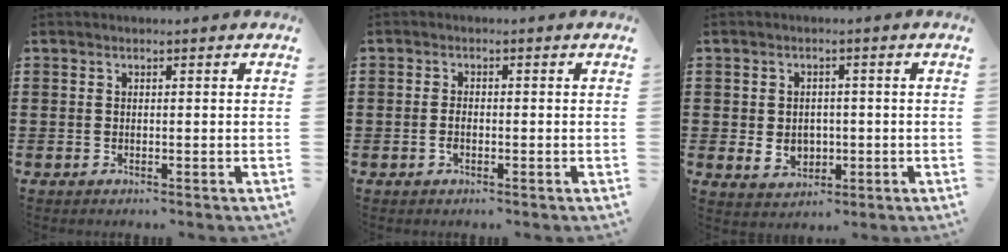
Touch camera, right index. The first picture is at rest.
{"total": 1.5, "force": [-0.5, 0.7, 1.3], "torque": [-0.027, -0.003, -0.009]}
{"total": 3.7, "force": [-0.3, 3.1, 2.0], "torque": [-0.039, 0.005, -0.009]}